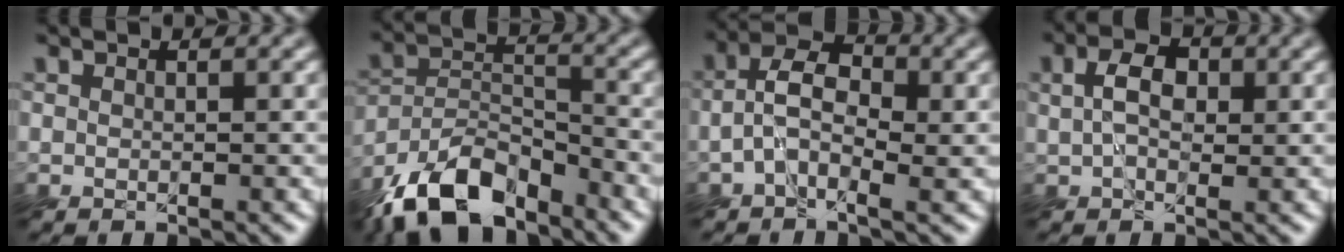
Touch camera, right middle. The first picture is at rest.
{"total": 9.2, "force": [-7.6, 3.4, 4.0], "torque": [-0.065, -0.003, -0.157]}
{"total": 5.0, "force": [-0.6, 2.9, 4.0], "torque": [-0.077, 0.009, -0.027]}
{"total": 3.5, "force": [0.3, 2.3, 2.6], "torque": [-0.054, 0.005, -0.002]}